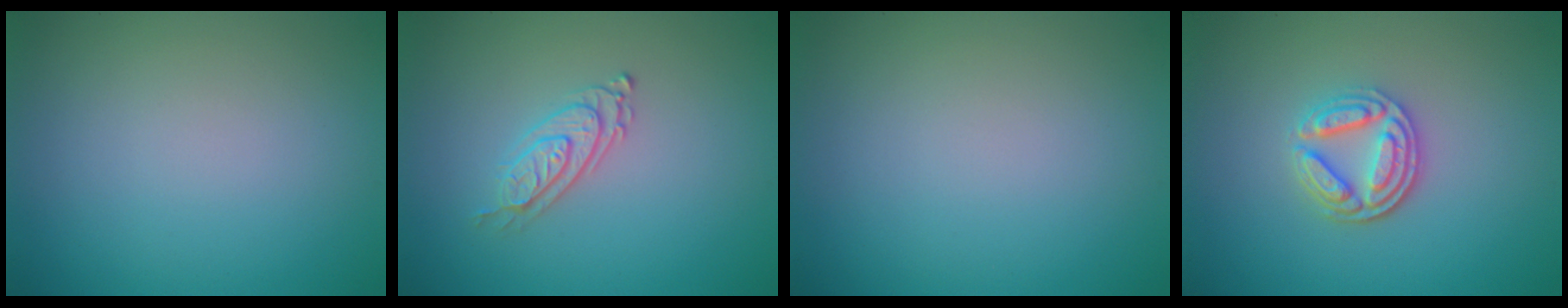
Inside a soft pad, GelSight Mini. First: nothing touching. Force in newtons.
{"total": 2.4, "press": 2.0, "slide": 1.4}
{"total": 0.0}
{"total": 3.7, "press": 3.2, "slide": 1.8}